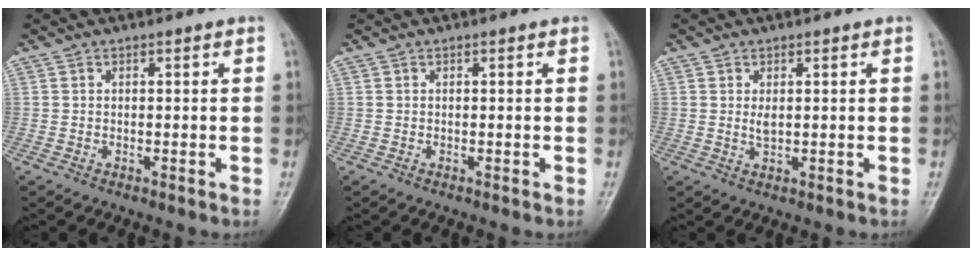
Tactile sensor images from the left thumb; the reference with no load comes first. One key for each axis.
{"total": 0.0}
{"total": 1.8, "fx": 0.5, "fy": 0.9, "fz": 1.5, "tx": -0.023, "ty": -0.006, "tz": 0.011}